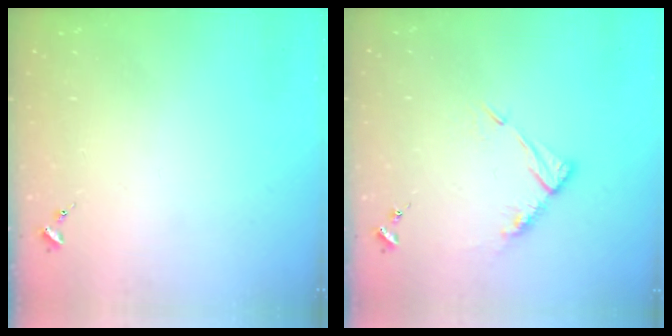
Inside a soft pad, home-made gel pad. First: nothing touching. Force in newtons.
{"total": 9.0, "press": 9.0, "slide": 0.8}